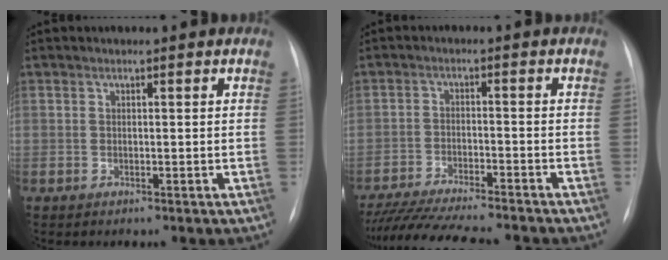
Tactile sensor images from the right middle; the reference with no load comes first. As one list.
[{"total": 16.0, "force": [-14.2, 1.6, 7.1], "torque": [-0.125, -0.025, -0.215]}]